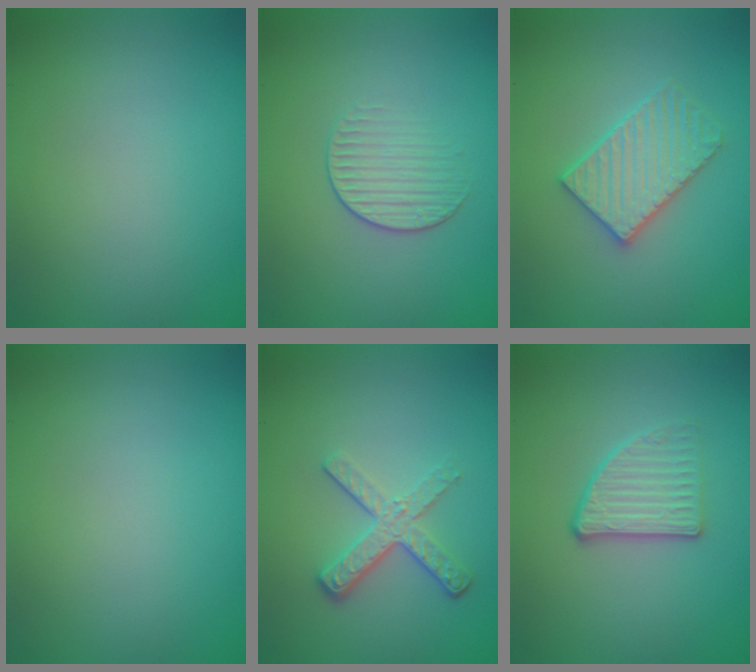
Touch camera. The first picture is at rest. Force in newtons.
{"total": 1.7, "press": 1.1, "slide": 1.3}
{"total": 3.3, "press": 3.3, "slide": 0.6}
{"total": 0.0}
{"total": 3.6, "press": 2.5, "slide": 2.7}
{"total": 2.8, "press": 2.5, "slide": 1.4}